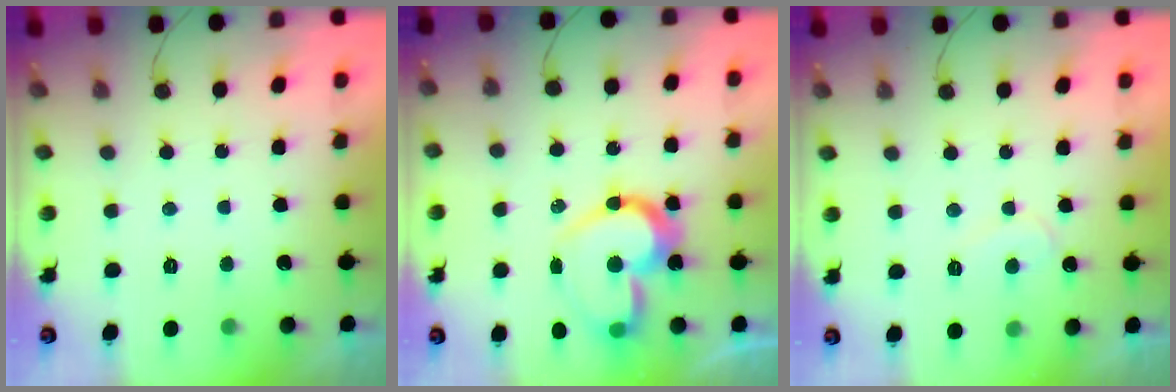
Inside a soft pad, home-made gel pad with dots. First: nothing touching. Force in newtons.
{"total": 18.4, "press": 18.3, "slide": 1.4}
{"total": 6.8, "press": 6.7, "slide": 0.6}